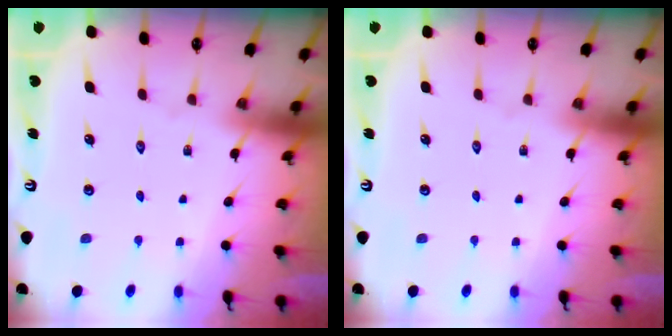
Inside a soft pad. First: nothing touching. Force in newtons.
{"total": 0.0}